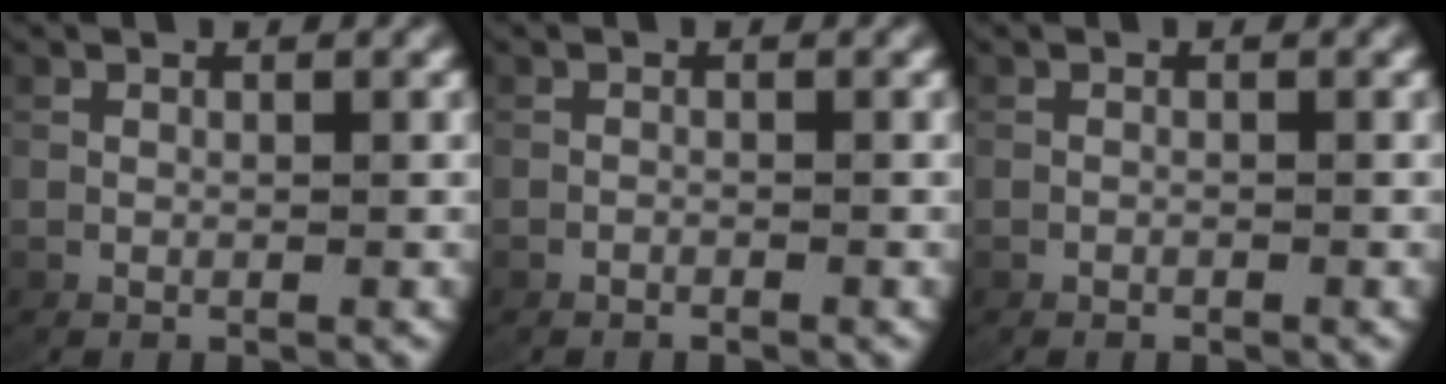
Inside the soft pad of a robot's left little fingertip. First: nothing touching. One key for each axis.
{"total": 0.9, "fx": -0.7, "fy": -0.5, "fz": -0.1, "tx": -0.002, "ty": -0.004, "tz": -0.011}
{"total": 0.7, "fx": -0.4, "fy": -0.6, "fz": -0.2, "tx": 0.000, "ty": -0.005, "tz": -0.004}